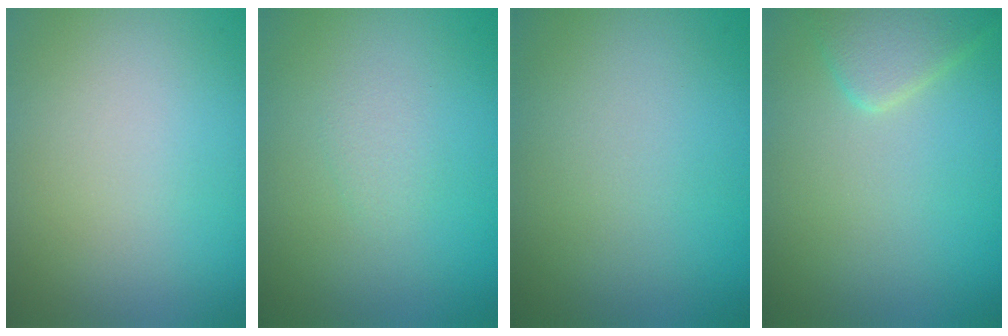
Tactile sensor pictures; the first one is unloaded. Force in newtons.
{"total": 0.8, "press": 0.8, "slide": 0.0}
{"total": 0.0}
{"total": 2.7, "press": 2.7, "slide": 0.2}